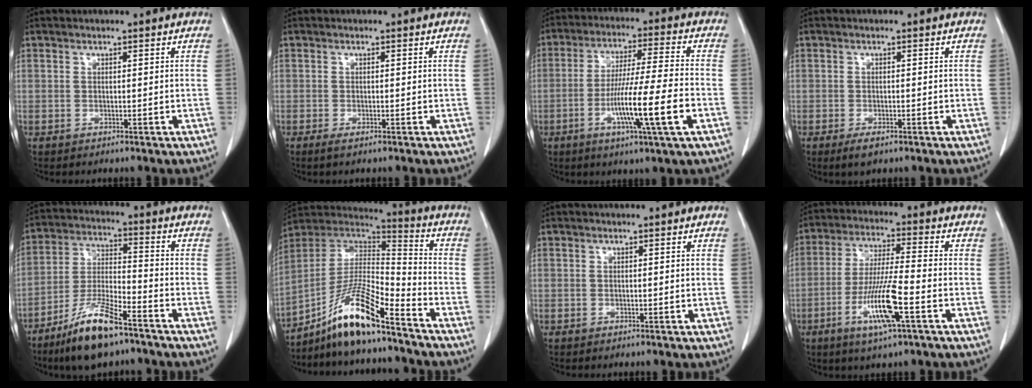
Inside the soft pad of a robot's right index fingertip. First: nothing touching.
{"total": 1.1, "force": [-0.7, 0.0, 0.8], "torque": [-0.017, -0.003, -0.013]}
{"total": 13.1, "force": [-4.3, -0.6, 12.4], "torque": [-0.225, -0.014, -0.079]}
{"total": 2.2, "force": [-1.3, 0.8, 1.6], "torque": [-0.031, -0.004, -0.018]}
{"total": 12.0, "force": [-8.3, 2.2, 8.3], "torque": [-0.176, -0.024, -0.155]}
{"total": 14.1, "force": [-10.2, 1.3, 9.7], "torque": [-0.186, 0.009, -0.183]}
{"total": 0.0}
{"total": 10.9, "force": [-4.3, 0.3, 10.1], "torque": [-0.197, -0.015, -0.082]}